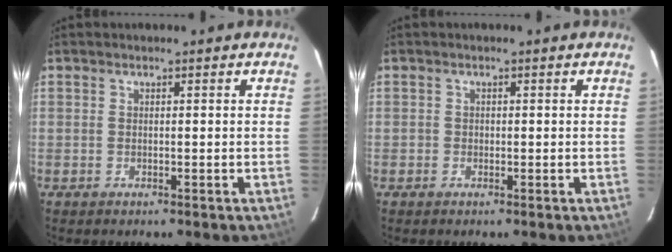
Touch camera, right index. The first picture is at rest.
{"total": 0.8, "force": [-0.3, 0.7, 0.1], "torque": [0.001, 0.000, -0.006]}